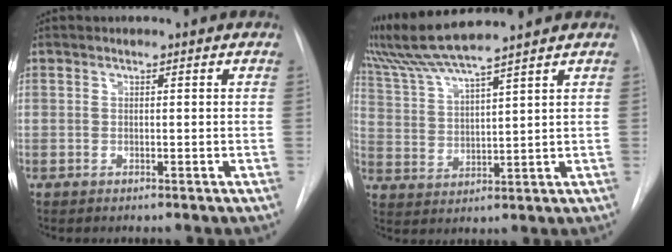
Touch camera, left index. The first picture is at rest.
{"total": 10.2, "force": [9.0, -1.5, 4.6], "torque": [-0.093, 0.018, 0.171]}